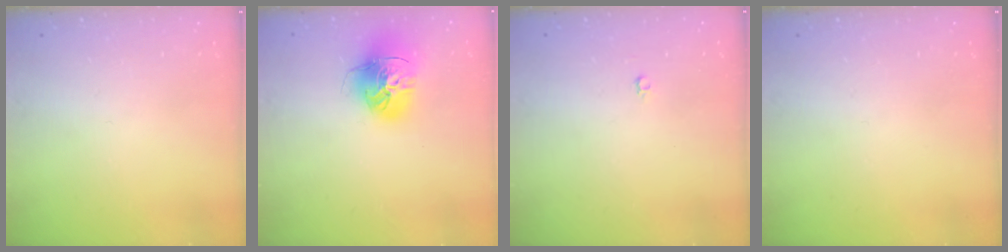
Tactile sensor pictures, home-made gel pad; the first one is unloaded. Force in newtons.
{"total": 16.3, "press": 16.2, "slide": 1.6}
{"total": 2.2, "press": 2.2, "slide": 0.2}
{"total": 0.0}